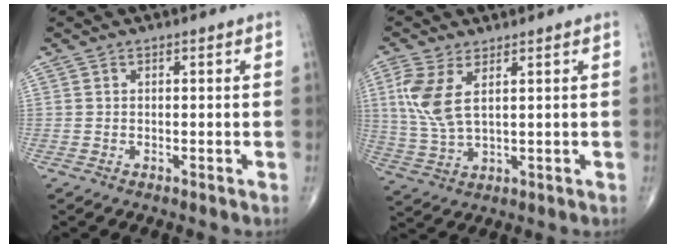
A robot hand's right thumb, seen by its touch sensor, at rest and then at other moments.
{"total": 8.3, "force": [2.8, 3.6, 7.0], "torque": [-0.164, -0.007, 0.066]}